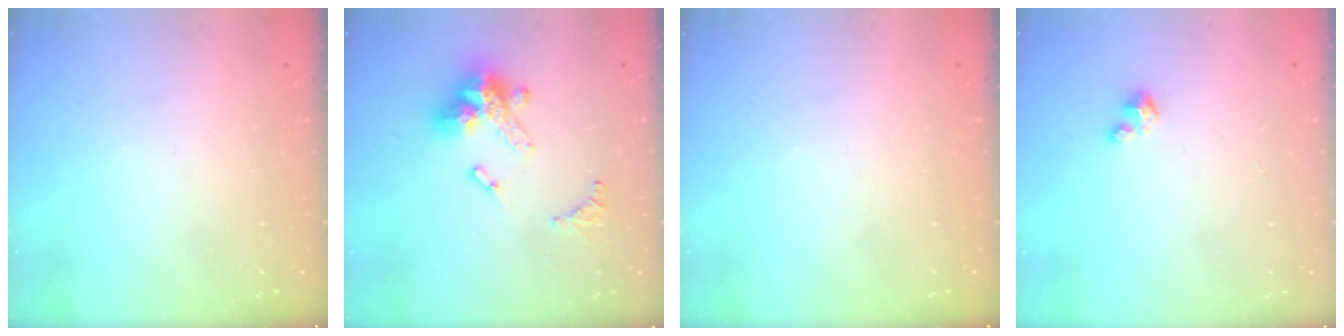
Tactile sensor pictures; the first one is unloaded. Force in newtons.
{"total": 15.9, "press": 15.8, "slide": 1.3}
{"total": 0.0}
{"total": 1.7, "press": 1.6, "slide": 0.1}